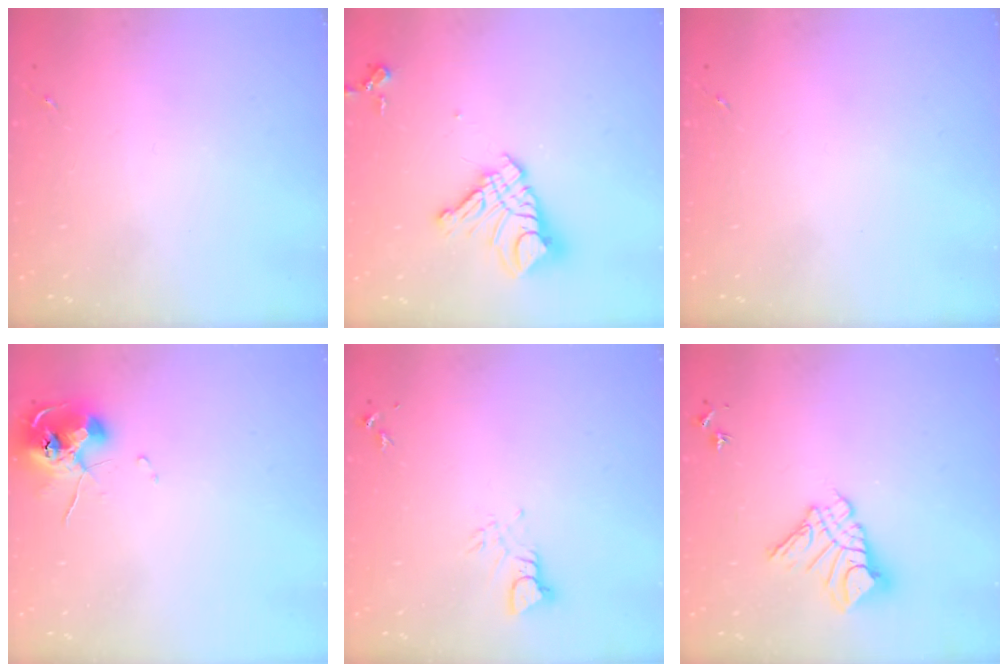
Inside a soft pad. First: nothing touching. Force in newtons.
{"total": 15.7, "press": 15.6, "slide": 1.8}
{"total": 0.0}
{"total": 10.1, "press": 9.9, "slide": 1.5}
{"total": 3.6, "press": 3.6, "slide": 0.3}
{"total": 11.7, "press": 11.7, "slide": 1.2}